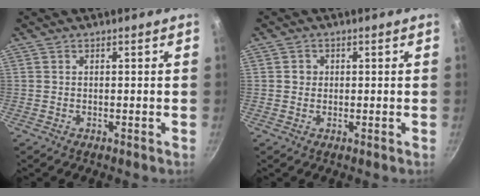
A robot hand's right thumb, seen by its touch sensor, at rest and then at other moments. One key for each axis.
{"total": 1.7, "fx": 0.2, "fy": 1.6, "fz": 0.5, "tx": 0.000, "ty": 0.003, "tz": 0.002}